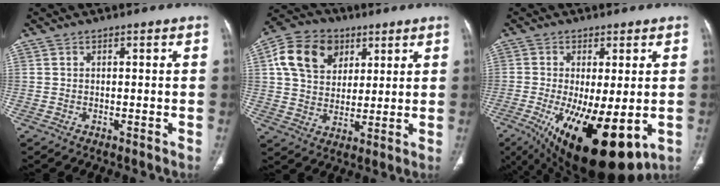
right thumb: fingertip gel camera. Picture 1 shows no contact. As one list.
[{"total": 14.1, "force": [5.4, 10.6, 7.6], "torque": [-0.123, -0.001, 0.093]}, {"total": 19.4, "force": [-5.7, 7.4, 17.0], "torque": [-0.270, -0.030, -0.067]}]